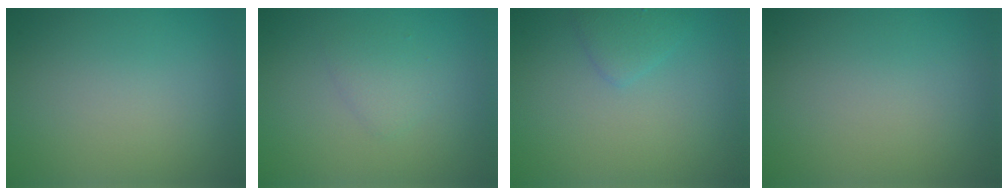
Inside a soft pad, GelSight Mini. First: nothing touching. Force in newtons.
{"total": 1.4, "press": 1.4, "slide": 0.0}
{"total": 1.5, "press": 1.5, "slide": 0.1}
{"total": 0.0}